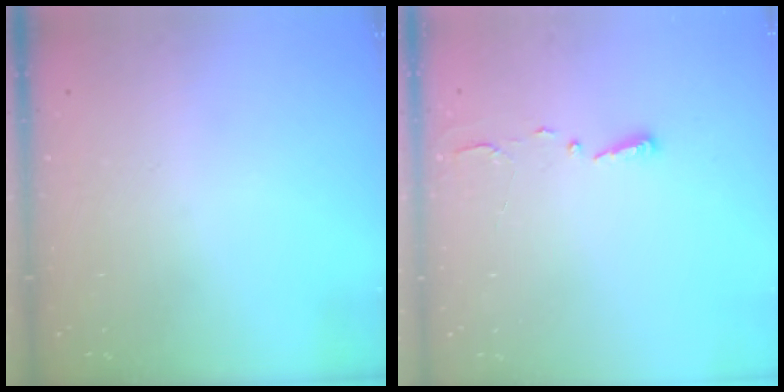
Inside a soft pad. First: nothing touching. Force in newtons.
{"total": 2.7, "press": 2.7, "slide": 0.4}